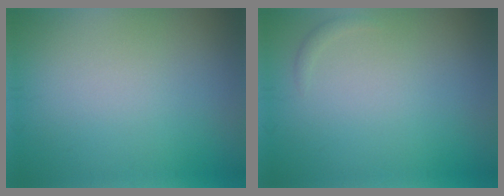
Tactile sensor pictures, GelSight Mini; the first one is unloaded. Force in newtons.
{"total": 0.6, "press": 0.6, "slide": 0.0}